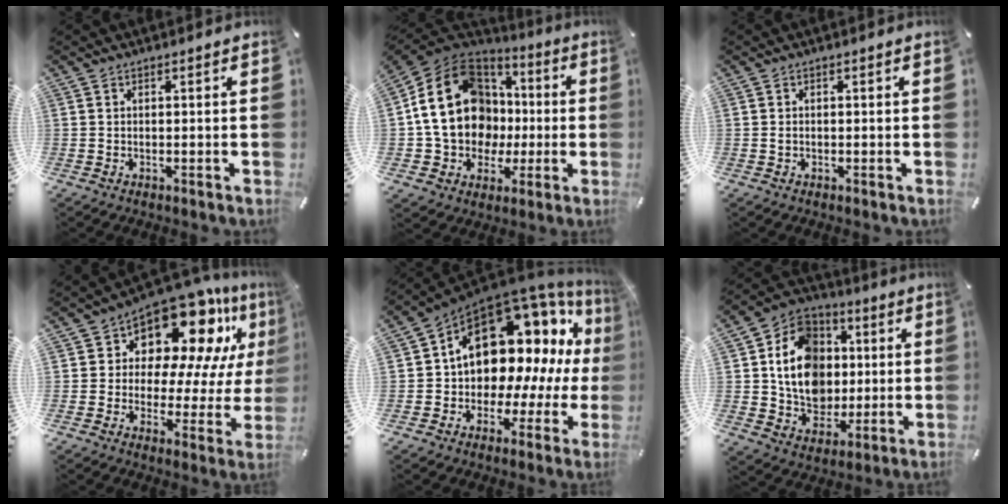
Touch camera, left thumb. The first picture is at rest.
{"total": 21.0, "force": [0.5, 17.6, 11.4], "torque": [-0.220, 0.002, 0.021]}
{"total": 0.8, "force": [-0.2, 0.5, 0.5], "torque": [-0.010, 0.002, -0.005]}
{"total": 16.8, "force": [12.3, 8.0, 8.3], "torque": [-0.125, -0.104, 0.207]}
{"total": 17.6, "force": [7.0, 11.7, 11.1], "torque": [-0.178, -0.062, 0.122]}
{"total": 16.1, "force": [0.8, 14.1, 7.9], "torque": [-0.145, 0.008, 0.023]}